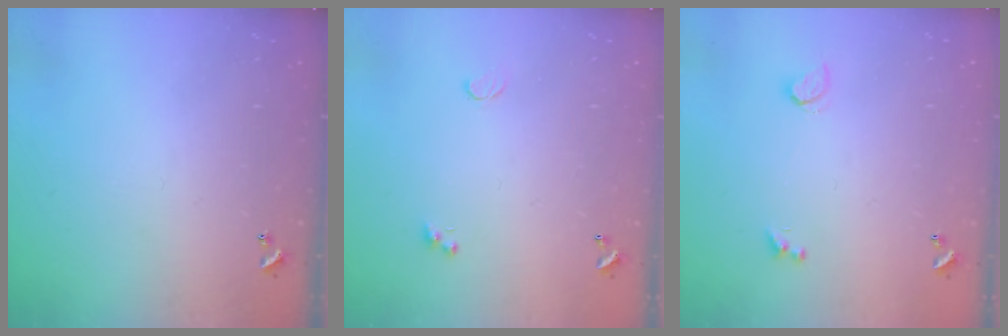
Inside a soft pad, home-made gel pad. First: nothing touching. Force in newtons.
{"total": 0.6, "press": 0.4, "slide": 0.4}
{"total": 1.3, "press": 1.2, "slide": 0.4}